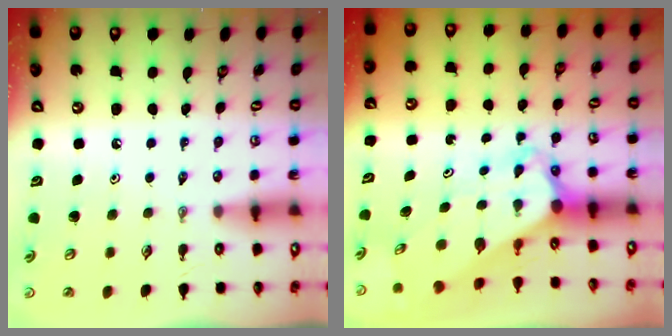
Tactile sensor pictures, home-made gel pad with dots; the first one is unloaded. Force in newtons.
{"total": 4.6, "press": 4.5, "slide": 0.4}